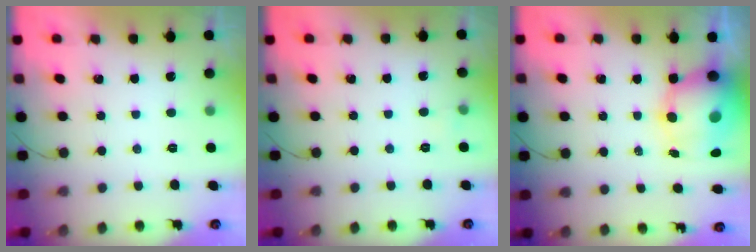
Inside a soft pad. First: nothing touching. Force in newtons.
{"total": 2.5, "press": 2.3, "slide": 1.1}
{"total": 11.4, "press": 11.0, "slide": 3.0}